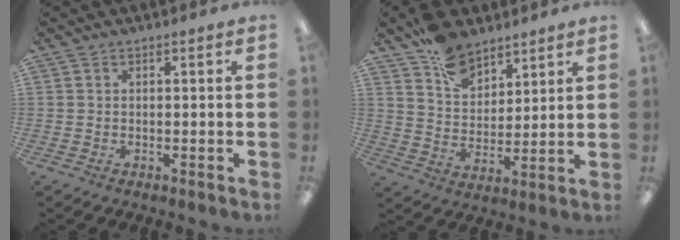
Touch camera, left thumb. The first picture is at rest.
{"total": 10.7, "force": [7.8, 6.2, 3.9], "torque": [-0.073, -0.038, 0.150]}